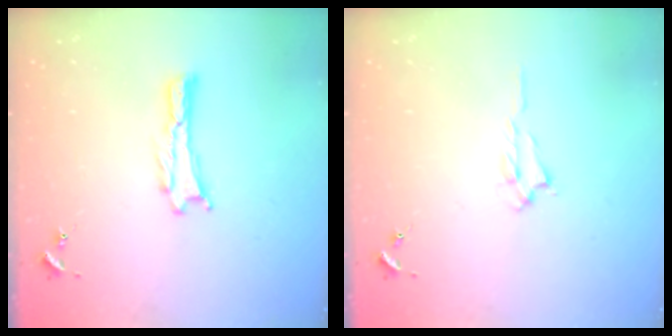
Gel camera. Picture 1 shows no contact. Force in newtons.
{"total": 0.7, "press": 0.6, "slide": 0.2}